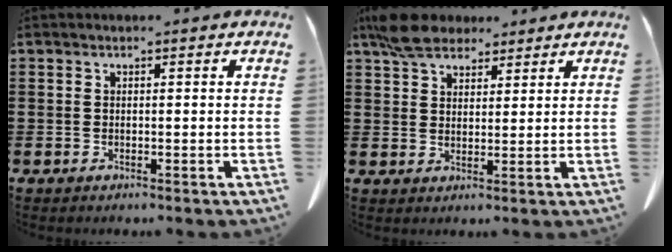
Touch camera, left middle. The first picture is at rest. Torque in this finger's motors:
{"motor_torque": [0.22, 0.03, 0.17, 0.10]}